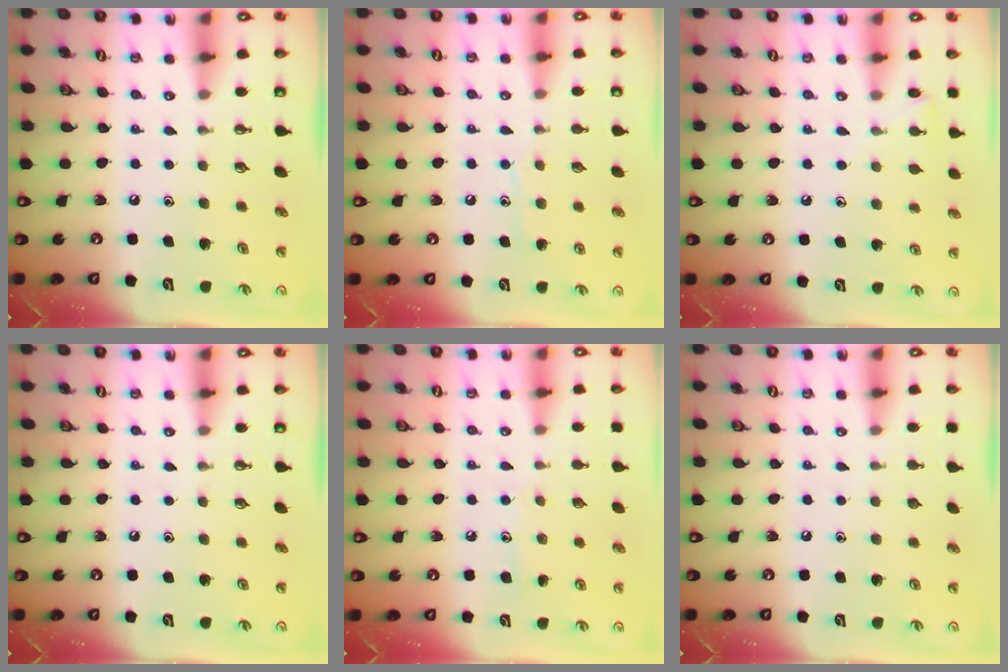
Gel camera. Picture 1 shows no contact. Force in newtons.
{"total": 7.7, "press": 7.6, "slide": 0.5}
{"total": 5.9, "press": 5.9, "slide": 0.5}
{"total": 0.0}
{"total": 5.2, "press": 5.2, "slide": 0.5}
{"total": 0.0}